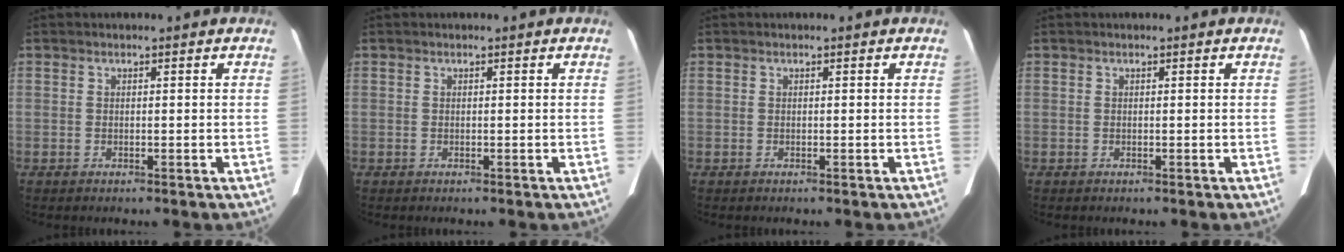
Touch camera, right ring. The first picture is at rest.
{"total": 0.0}
{"total": 0.0}
{"total": 0.0}